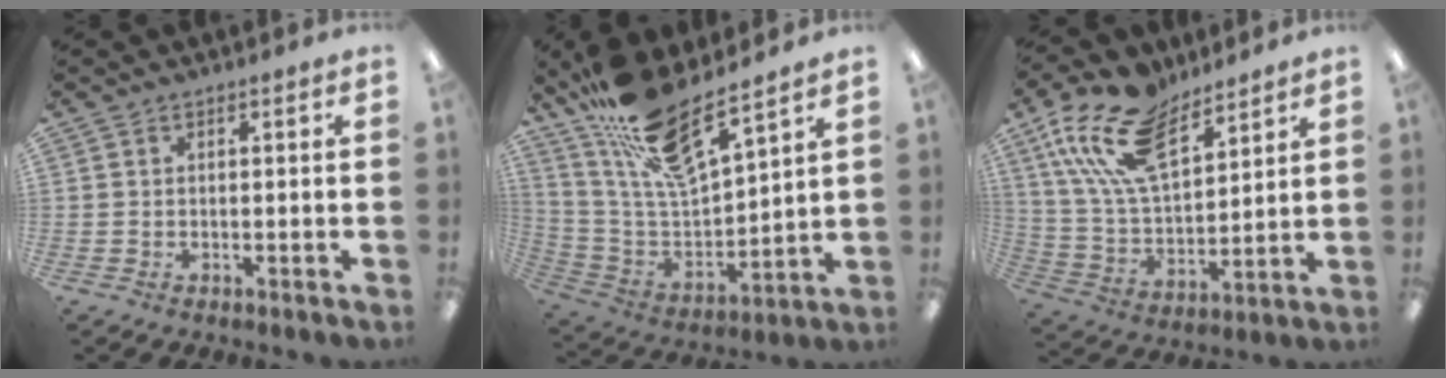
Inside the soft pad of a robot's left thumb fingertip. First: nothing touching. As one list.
[{"total": 16.2, "force": [13.3, 2.9, 8.7], "torque": [-0.186, -0.096, 0.233]}, {"total": 19.3, "force": [12.2, 9.6, 11.5], "torque": [-0.239, -0.050, 0.222]}]